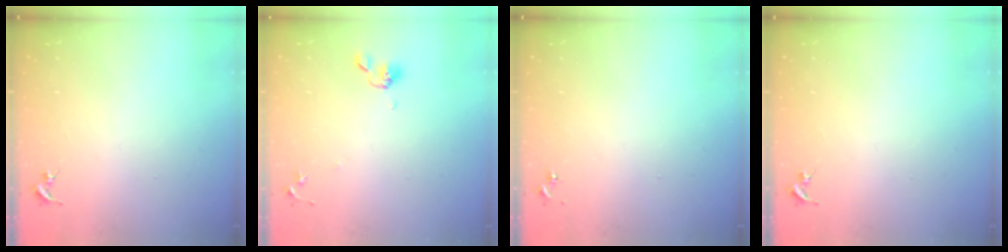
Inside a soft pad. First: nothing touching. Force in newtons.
{"total": 7.1, "press": 6.8, "slide": 1.8}
{"total": 0.0}
{"total": 0.0}